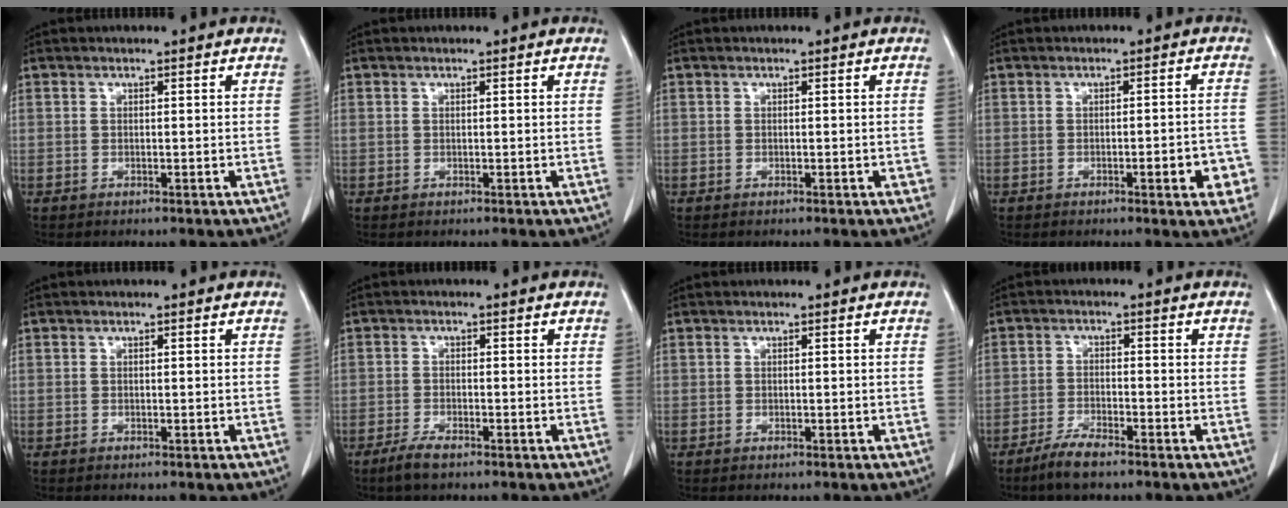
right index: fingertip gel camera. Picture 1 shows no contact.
{"total": 0.0}
{"total": 1.1, "force": [-0.5, 0.5, 0.8], "torque": [-0.002, 0.002, -0.006]}
{"total": 5.4, "force": [-2.3, 1.2, 4.7], "torque": [-0.051, 0.005, -0.027]}
{"total": 0.0}
{"total": 2.8, "force": [-2.1, 0.6, 1.8], "torque": [-0.041, -0.003, -0.040]}
{"total": 0.0}
{"total": 4.2, "force": [-3.4, 0.6, 2.4], "torque": [-0.052, -0.005, -0.067]}